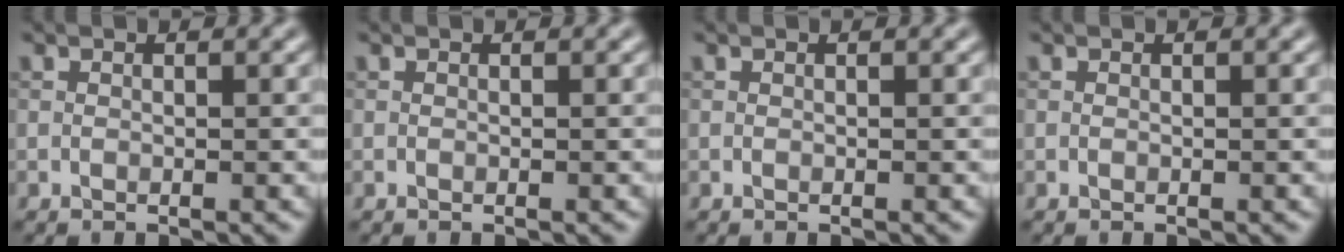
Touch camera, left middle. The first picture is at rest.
{"total": 0.0}
{"total": 0.0}
{"total": 0.0}